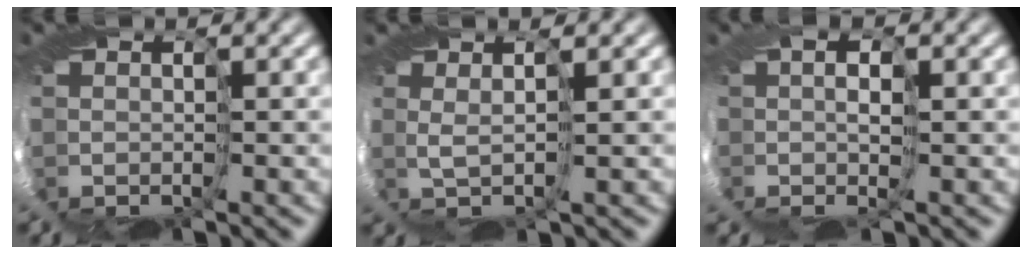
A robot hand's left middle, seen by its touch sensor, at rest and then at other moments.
{"total": 2.3, "force": [0.9, -2.1, -0.5], "torque": [0.004, 0.014, -0.009]}
{"total": 2.0, "force": [0.1, -2.0, 0.1], "torque": [0.008, 0.005, -0.017]}